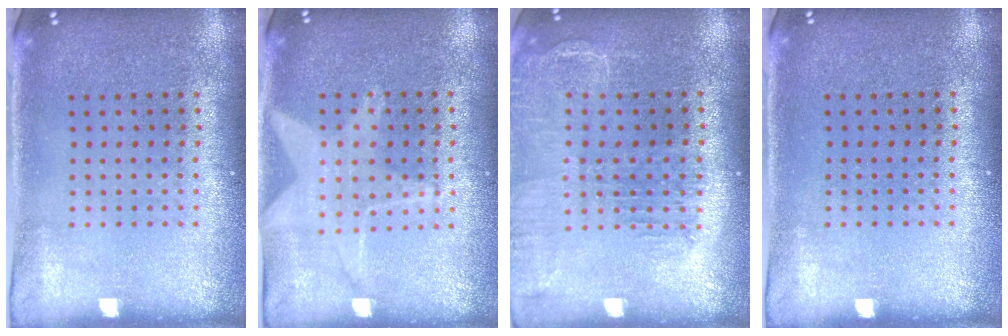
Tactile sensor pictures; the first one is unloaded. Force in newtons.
{"total": 1.3, "press": 1.2, "slide": 0.3}
{"total": 1.6, "press": 1.6, "slide": 0.4}
{"total": 0.0}